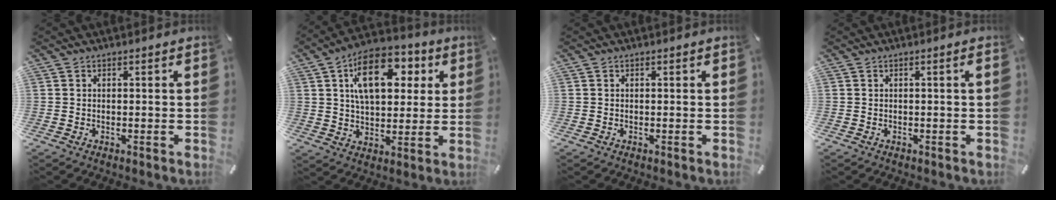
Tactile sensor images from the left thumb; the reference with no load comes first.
{"total": 16.2, "force": [5.8, 9.8, 11.5], "torque": [-0.182, -0.008, 0.098]}
{"total": 0.0}
{"total": 1.0, "force": [0.0, 0.0, 1.0], "torque": [-0.015, -0.001, 0.000]}